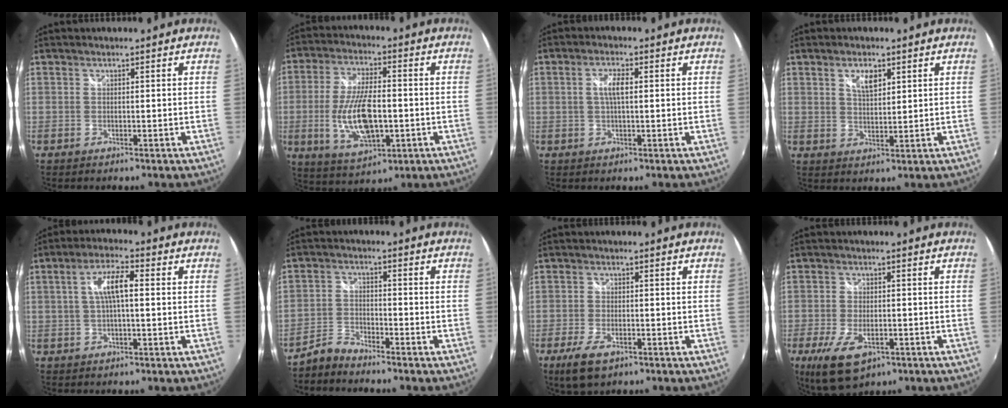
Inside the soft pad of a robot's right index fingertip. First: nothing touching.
{"total": 13.7, "force": [-2.4, 5.9, 12.1], "torque": [-0.239, -0.011, -0.035]}
{"total": 3.4, "force": [0.4, 1.0, 3.2], "torque": [-0.062, 0.003, 0.008]}
{"total": 4.2, "force": [2.1, 2.0, 3.0], "torque": [-0.049, 0.003, 0.035]}
{"total": 6.3, "force": [0.4, 1.5, 6.1], "torque": [-0.114, 0.011, 0.010]}
{"total": 4.3, "force": [-4.0, 1.1, 1.1], "torque": [-0.027, 0.006, -0.084]}
{"total": 6.6, "force": [-3.9, 2.9, 4.4], "torque": [-0.110, -0.018, -0.070]}
{"total": 10.4, "force": [-5.3, 5.2, 7.4], "torque": [-0.166, -0.030, -0.089]}